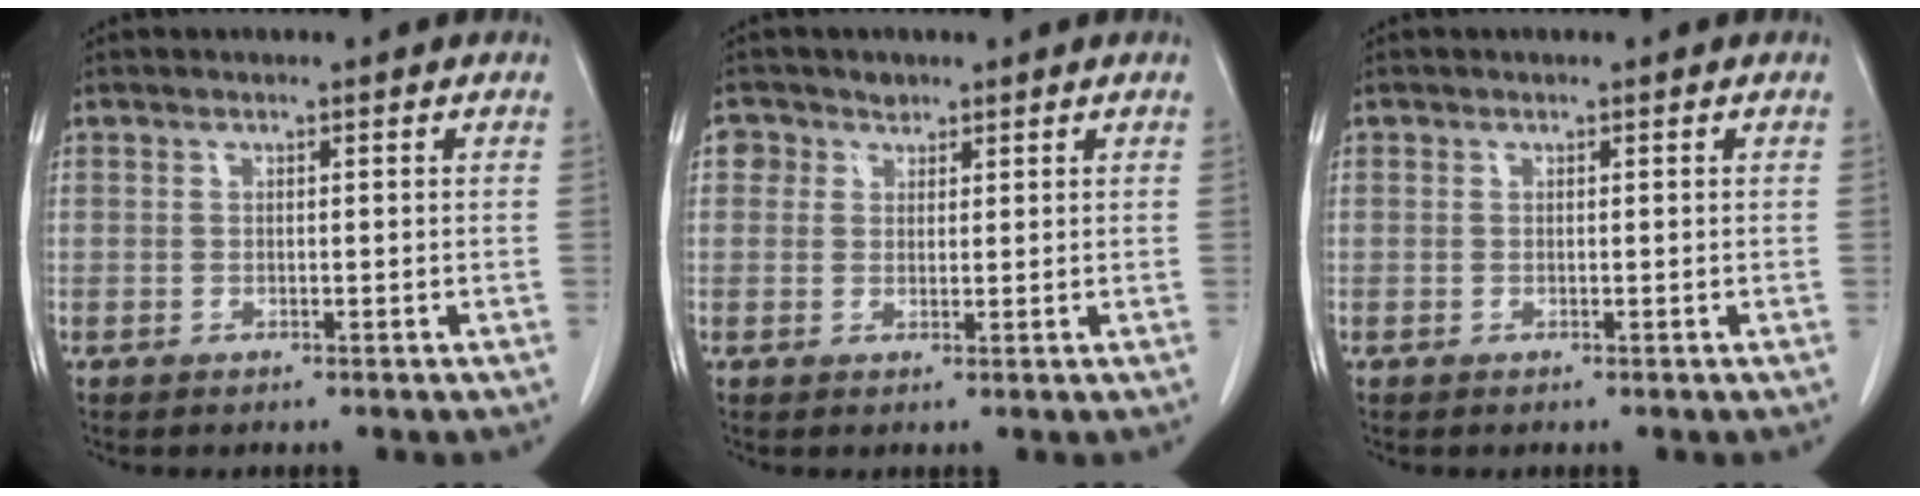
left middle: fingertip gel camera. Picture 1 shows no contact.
{"total": 2.6, "force": [1.4, 2.2, 0.0], "torque": [0.008, 0.007, 0.018]}
{"total": 0.0}